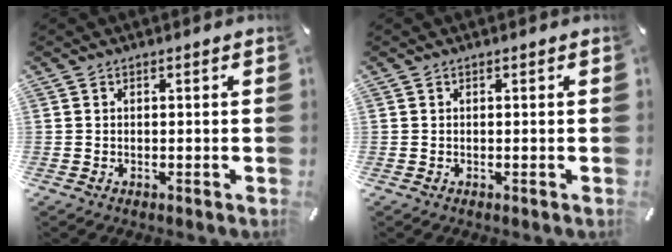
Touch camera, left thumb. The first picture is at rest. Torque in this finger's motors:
{"motor_torque": [-0.05, -0.05, 0.00, 0.02, 0.00]}